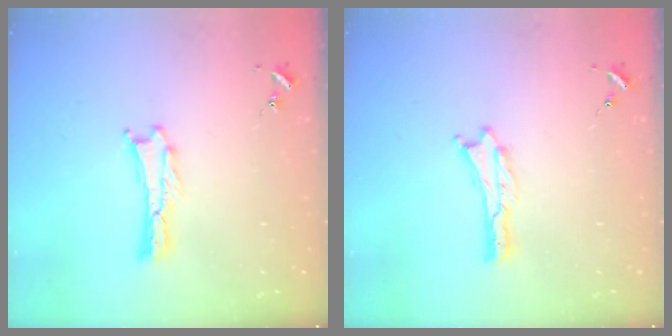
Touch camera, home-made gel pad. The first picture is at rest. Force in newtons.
{"total": 0.0}